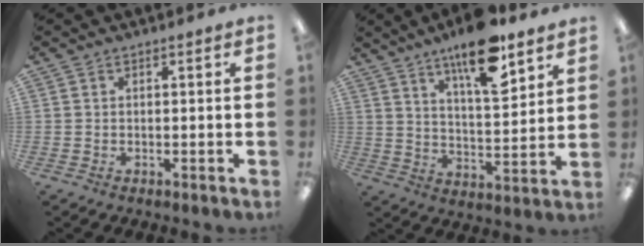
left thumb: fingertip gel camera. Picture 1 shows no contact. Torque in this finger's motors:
{"motor_torque": [0.79, 0.41, 1.44, -1.23, 0.26]}